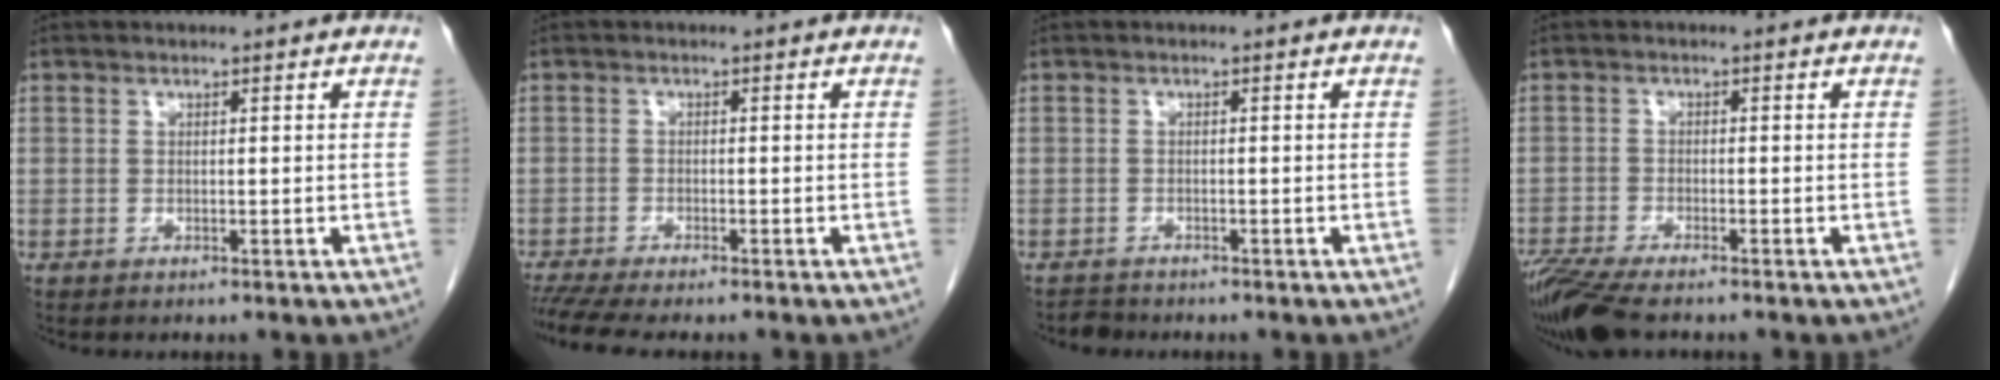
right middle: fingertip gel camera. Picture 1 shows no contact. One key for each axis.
{"total": 6.9, "fx": -5.9, "fy": 0.7, "fz": 3.5, "tx": -0.052, "ty": -0.011, "tz": -0.096}
{"total": 1.4, "fx": -1.3, "fy": 0.4, "fz": -0.2, "tx": -0.002, "ty": -0.004, "tz": -0.023}
{"total": 8.0, "fx": -6.4, "fy": 1.4, "fz": 4.5, "tx": -0.086, "ty": -0.021, "tz": -0.115}